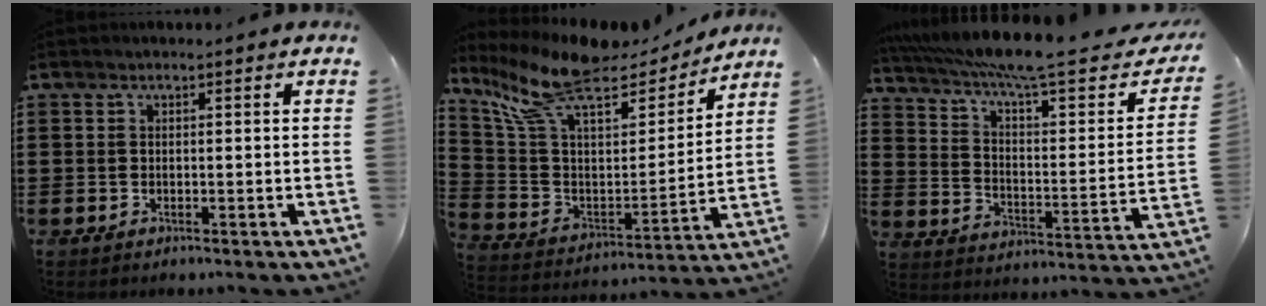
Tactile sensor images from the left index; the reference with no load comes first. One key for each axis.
{"total": 11.6, "fx": 8.7, "fy": 4.1, "fz": 6.5, "tx": -0.166, "ty": -0.046, "tz": 0.151}
{"total": 9.4, "fx": 6.8, "fy": 0.9, "fz": 6.5, "tx": -0.141, "ty": -0.041, "tz": 0.107}